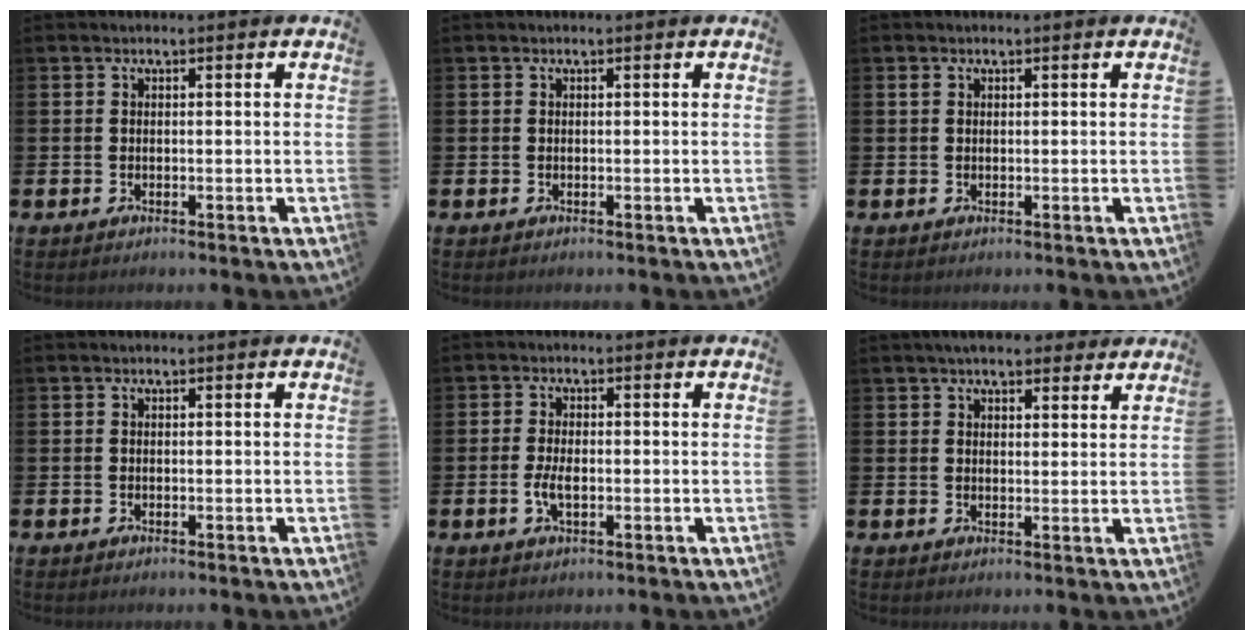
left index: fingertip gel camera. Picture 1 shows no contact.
{"total": 0.0}
{"total": 0.6, "force": [0.4, 0.4, 0.3], "torque": [0.001, 0.000, 0.005]}
{"total": 0.0}
{"total": 2.9, "force": [-0.5, 1.3, 2.5], "torque": [-0.042, 0.000, -0.010]}
{"total": 5.0, "force": [4.5, 1.5, 1.6], "torque": [-0.033, -0.011, 0.083]}